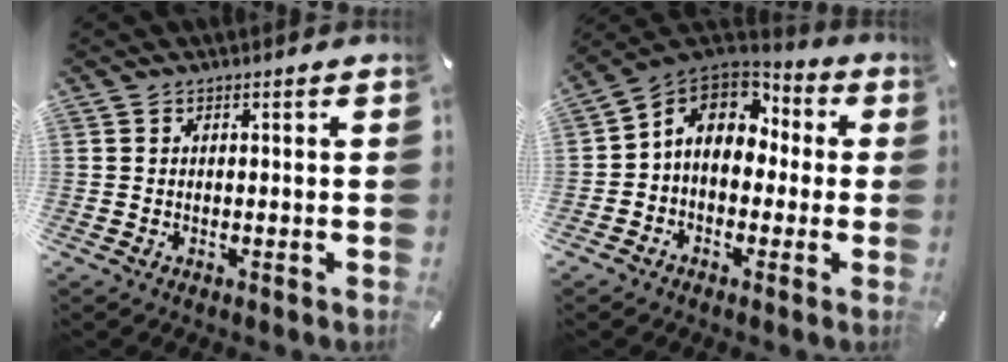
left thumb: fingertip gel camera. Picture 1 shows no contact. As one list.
[{"total": 11.0, "force": [1.4, 8.7, 6.5], "torque": [-0.136, 0.014, 0.025]}]